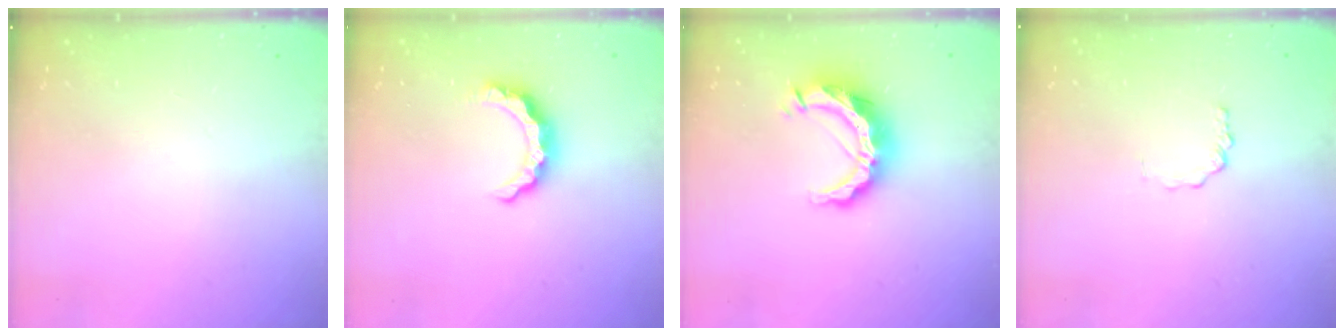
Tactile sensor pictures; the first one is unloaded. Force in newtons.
{"total": 7.2, "press": 7.1, "slide": 0.8}
{"total": 12.2, "press": 12.1, "slide": 1.0}
{"total": 1.8, "press": 1.8, "slide": 0.3}